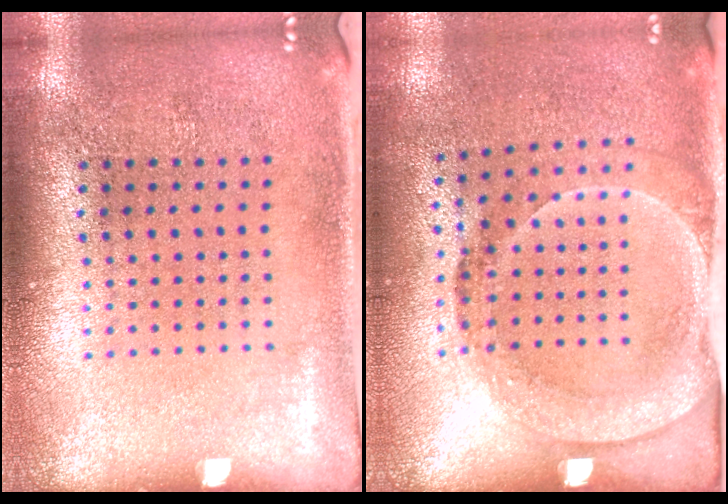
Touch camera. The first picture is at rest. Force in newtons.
{"total": 1.7, "press": 1.3, "slide": 1.1}